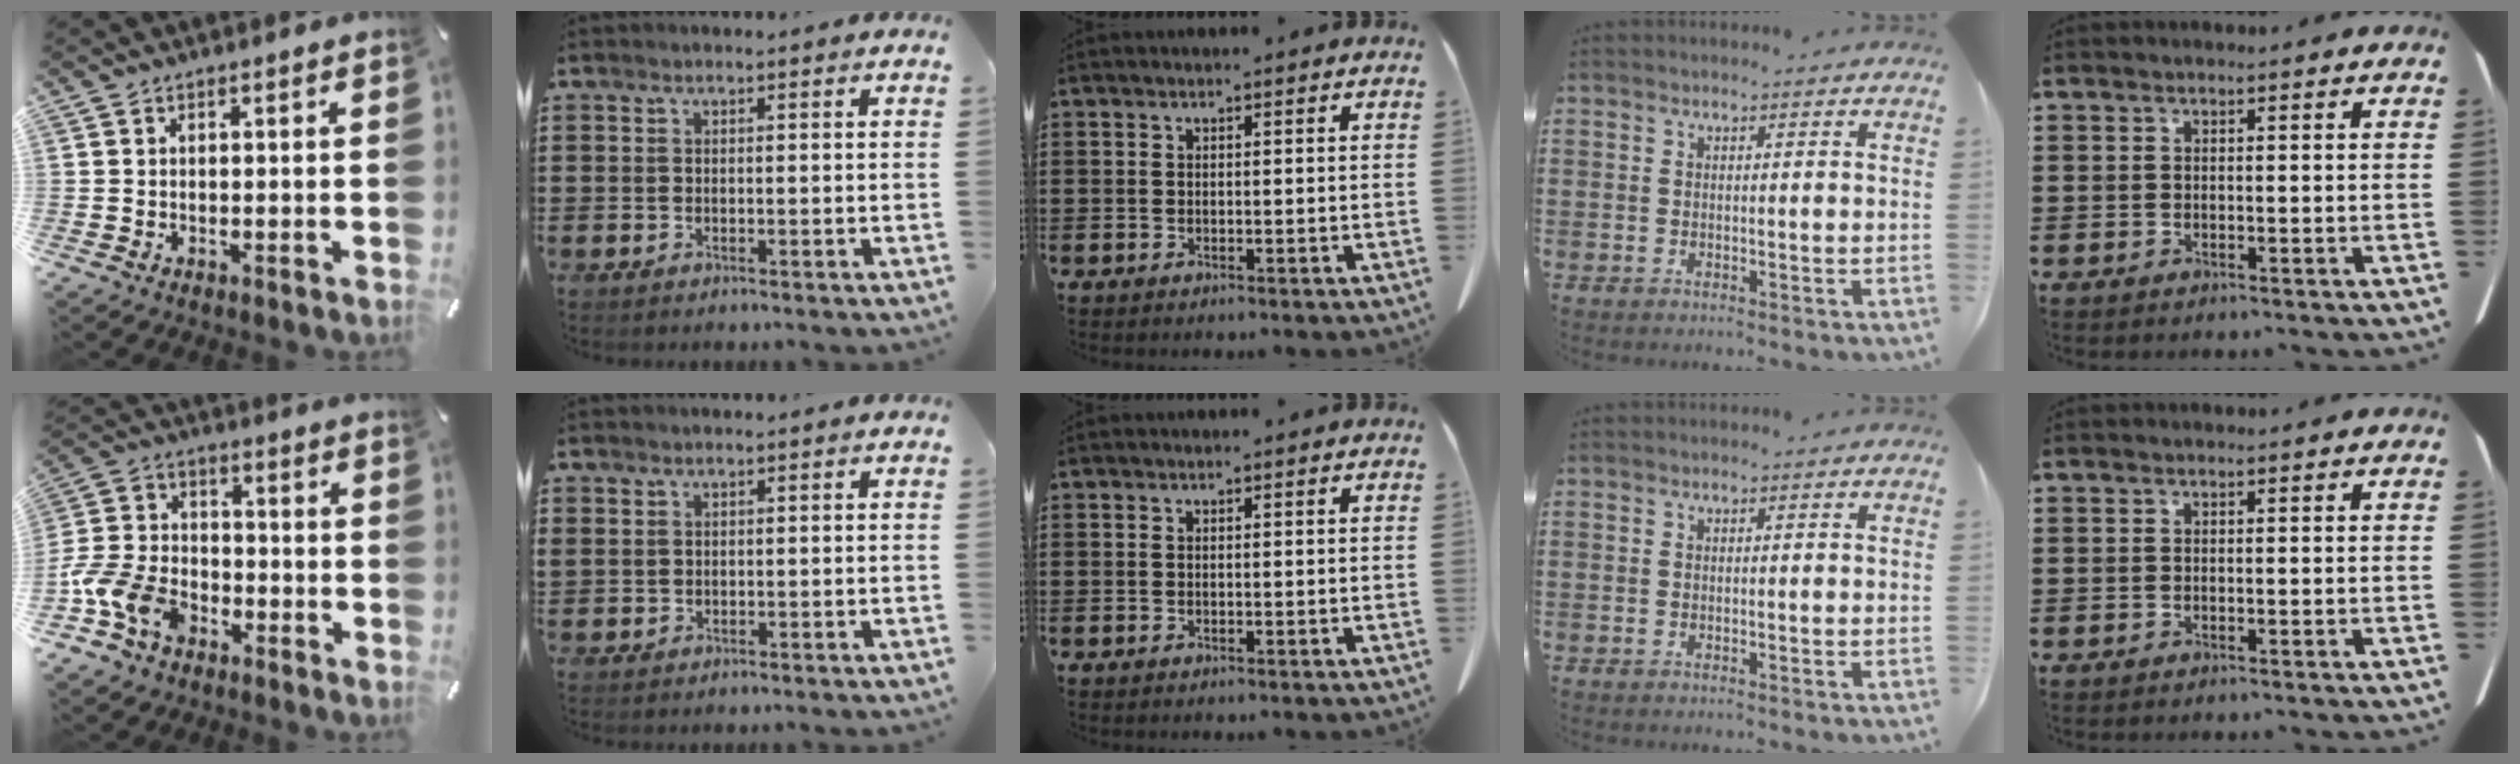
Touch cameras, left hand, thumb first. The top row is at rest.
{"thumb": {"total": 11.9, "force": [-6.8, 8.1, 5.4], "torque": [-0.118, 0.040, -0.126]}, "index": {"total": 0.9, "force": [0.7, 0.5, 0.1], "torque": [-0.005, 0.003, 0.013]}}